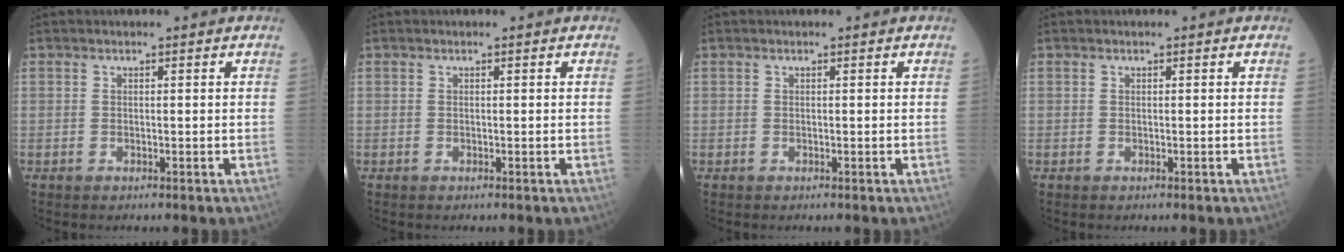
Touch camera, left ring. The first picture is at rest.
{"total": 0.0}
{"total": 0.0}
{"total": 0.0}